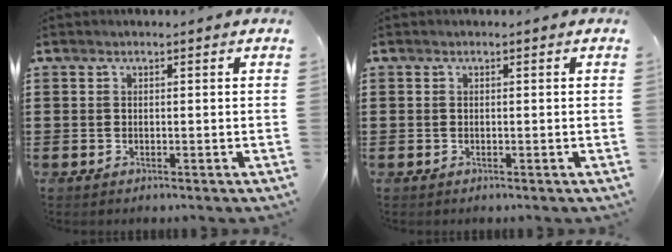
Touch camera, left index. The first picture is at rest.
{"total": 0.0}